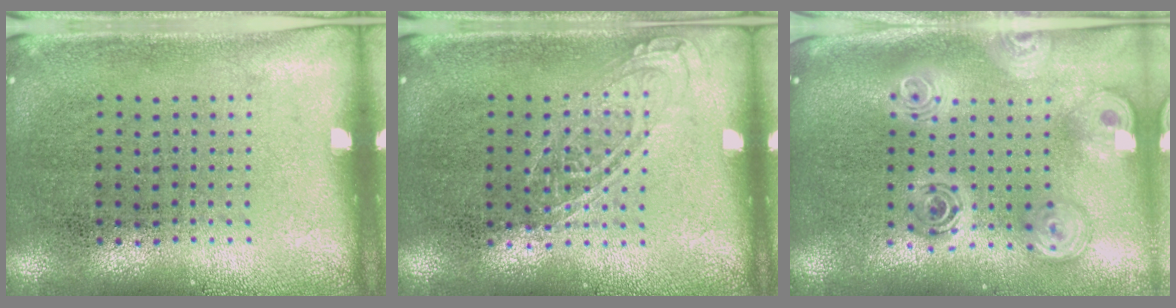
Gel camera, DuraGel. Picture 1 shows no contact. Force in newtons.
{"total": 1.1, "press": 1.0, "slide": 0.3}
{"total": 2.6, "press": 1.9, "slide": 1.8}